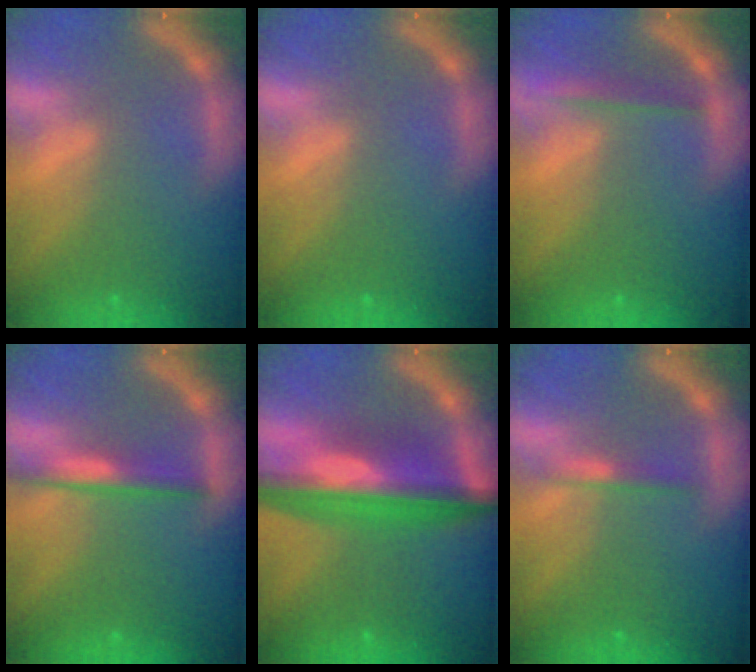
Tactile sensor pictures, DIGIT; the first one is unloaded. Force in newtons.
{"total": 0.0}
{"total": 2.0}
{"total": 3.0}
{"total": 10.1}
{"total": 1.4}